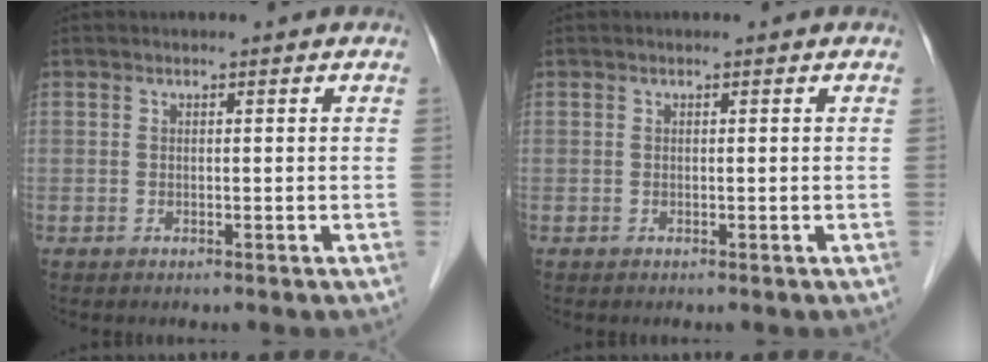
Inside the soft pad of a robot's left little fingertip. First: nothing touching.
{"total": 0.0}